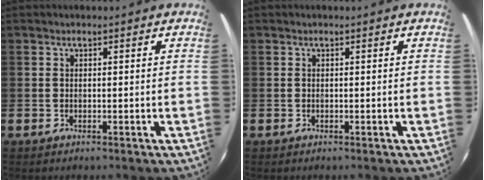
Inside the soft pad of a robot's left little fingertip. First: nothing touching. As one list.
[{"total": 0.0}]